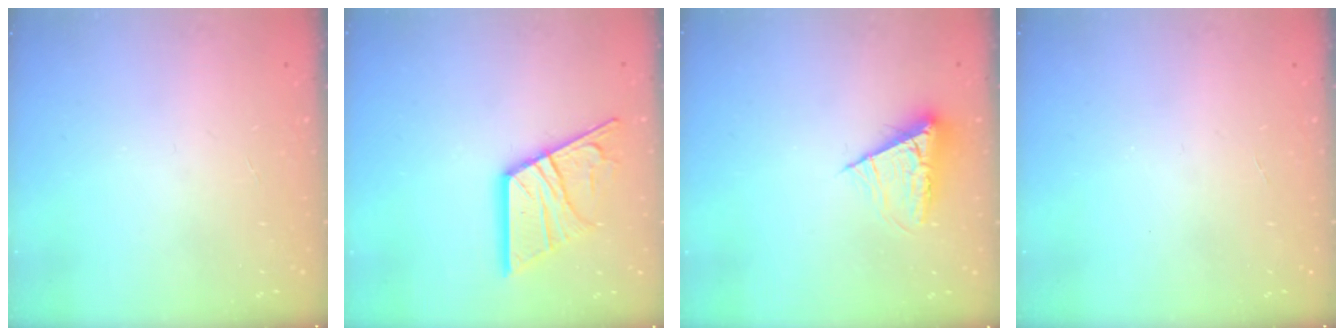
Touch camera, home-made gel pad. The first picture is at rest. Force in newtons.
{"total": 17.1, "press": 17.0, "slide": 1.9}
{"total": 8.6, "press": 8.5, "slide": 0.4}
{"total": 0.0}